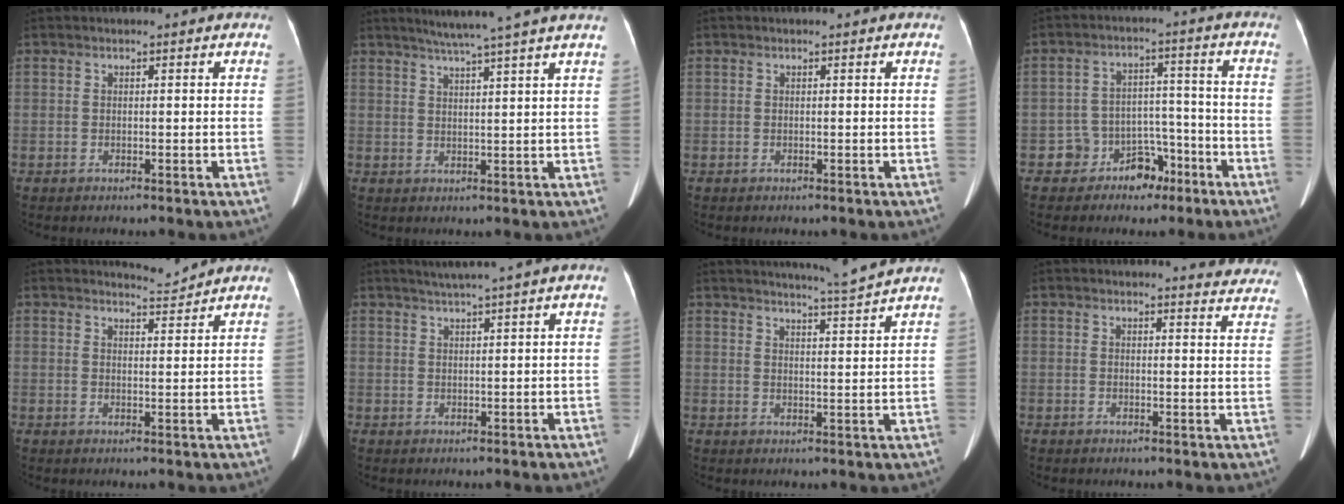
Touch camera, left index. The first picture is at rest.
{"total": 9.3, "force": [7.5, -1.7, 5.2], "torque": [-0.076, 0.014, 0.094]}
{"total": 0.0}
{"total": 6.3, "force": [-4.3, 4.4, 1.4], "torque": [-0.012, 0.021, -0.061]}
{"total": 2.5, "force": [2.4, -0.7, -0.5], "torque": [0.000, -0.013, 0.044]}
{"total": 2.6, "force": [1.9, -0.7, 1.6], "torque": [-0.030, 0.005, 0.039]}
{"total": 5.6, "force": [5.1, -2.0, 1.0], "torque": [-0.023, -0.017, 0.076]}
{"total": 7.5, "force": [7.3, 1.3, 0.9], "torque": [0.017, -0.026, 0.049]}